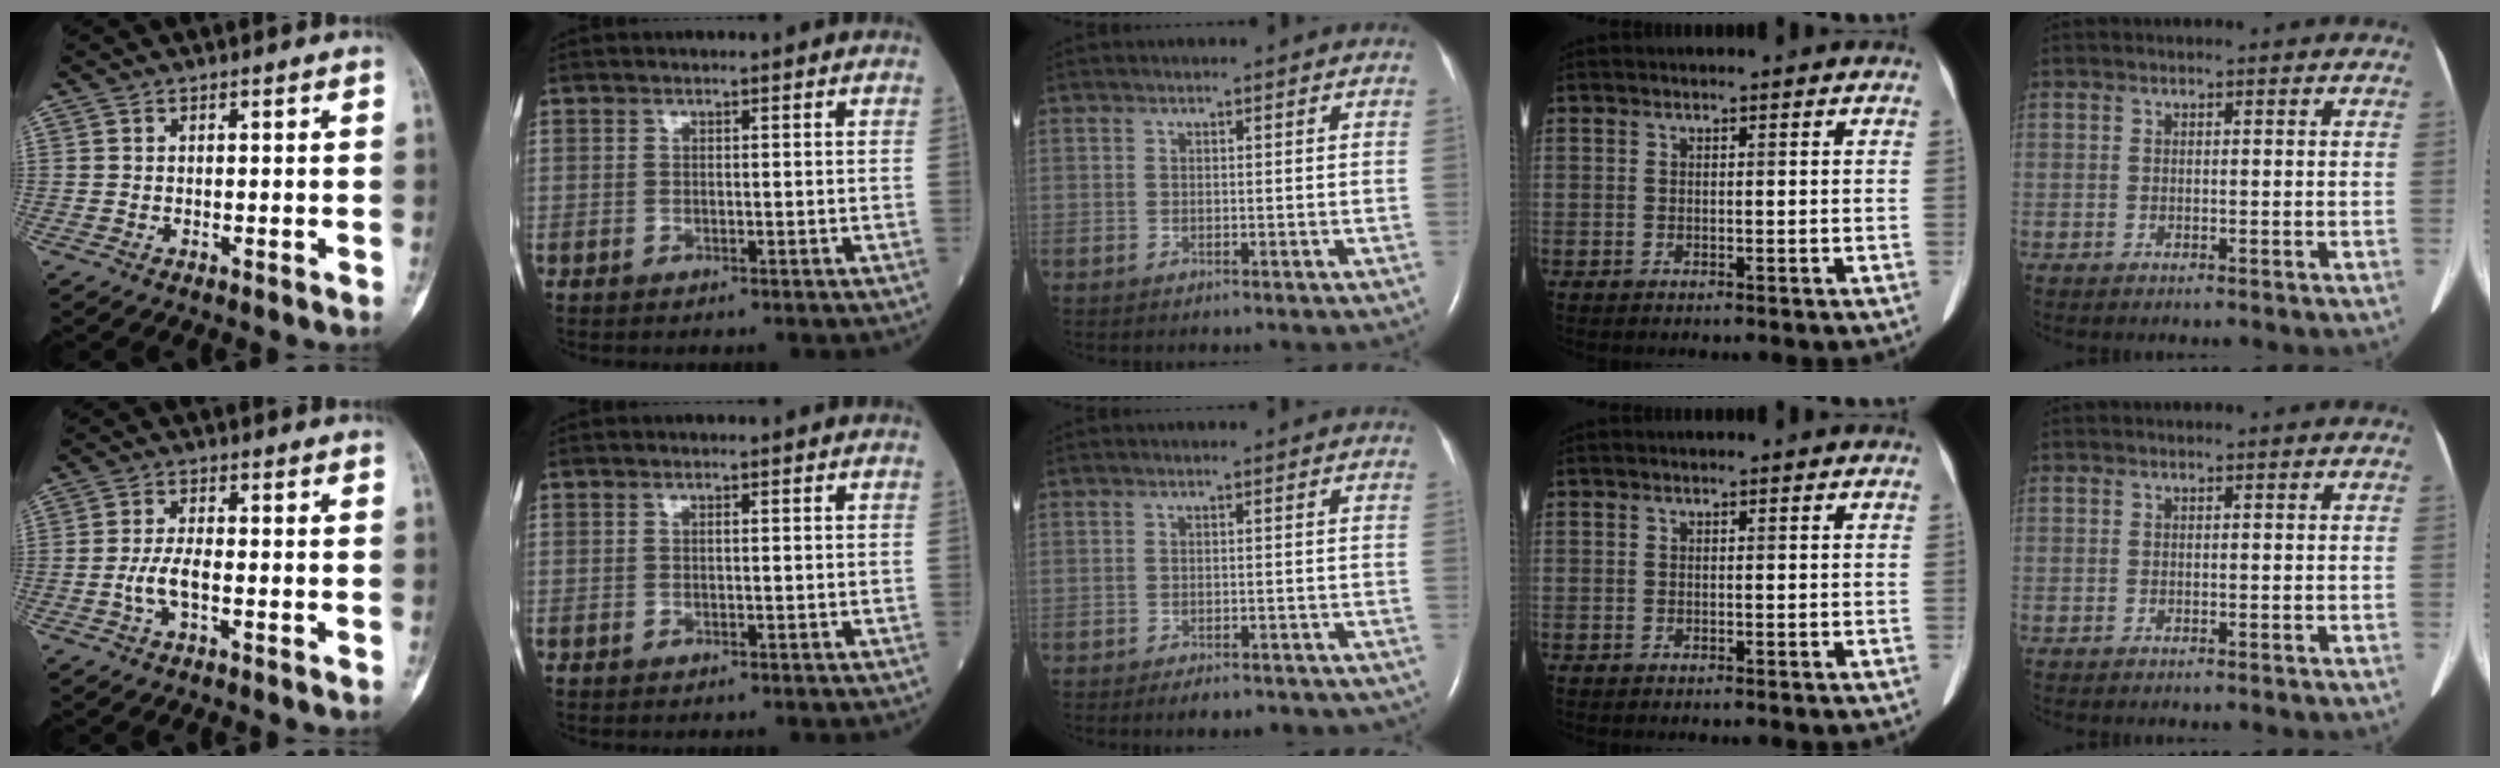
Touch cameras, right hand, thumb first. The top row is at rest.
{"thumb": {"total": 4.2, "force": [-1.3, 1.5, 3.7], "torque": [-0.083, 0.012, -0.027]}, "middle": {"total": 6.0, "force": [-5.0, 2.2, 2.6], "torque": [-0.029, 0.000, -0.051]}}